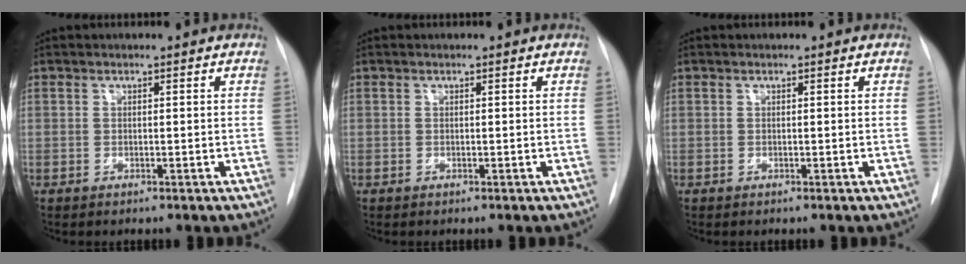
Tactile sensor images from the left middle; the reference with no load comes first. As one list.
[{"total": 0.0}, {"total": 0.0}]